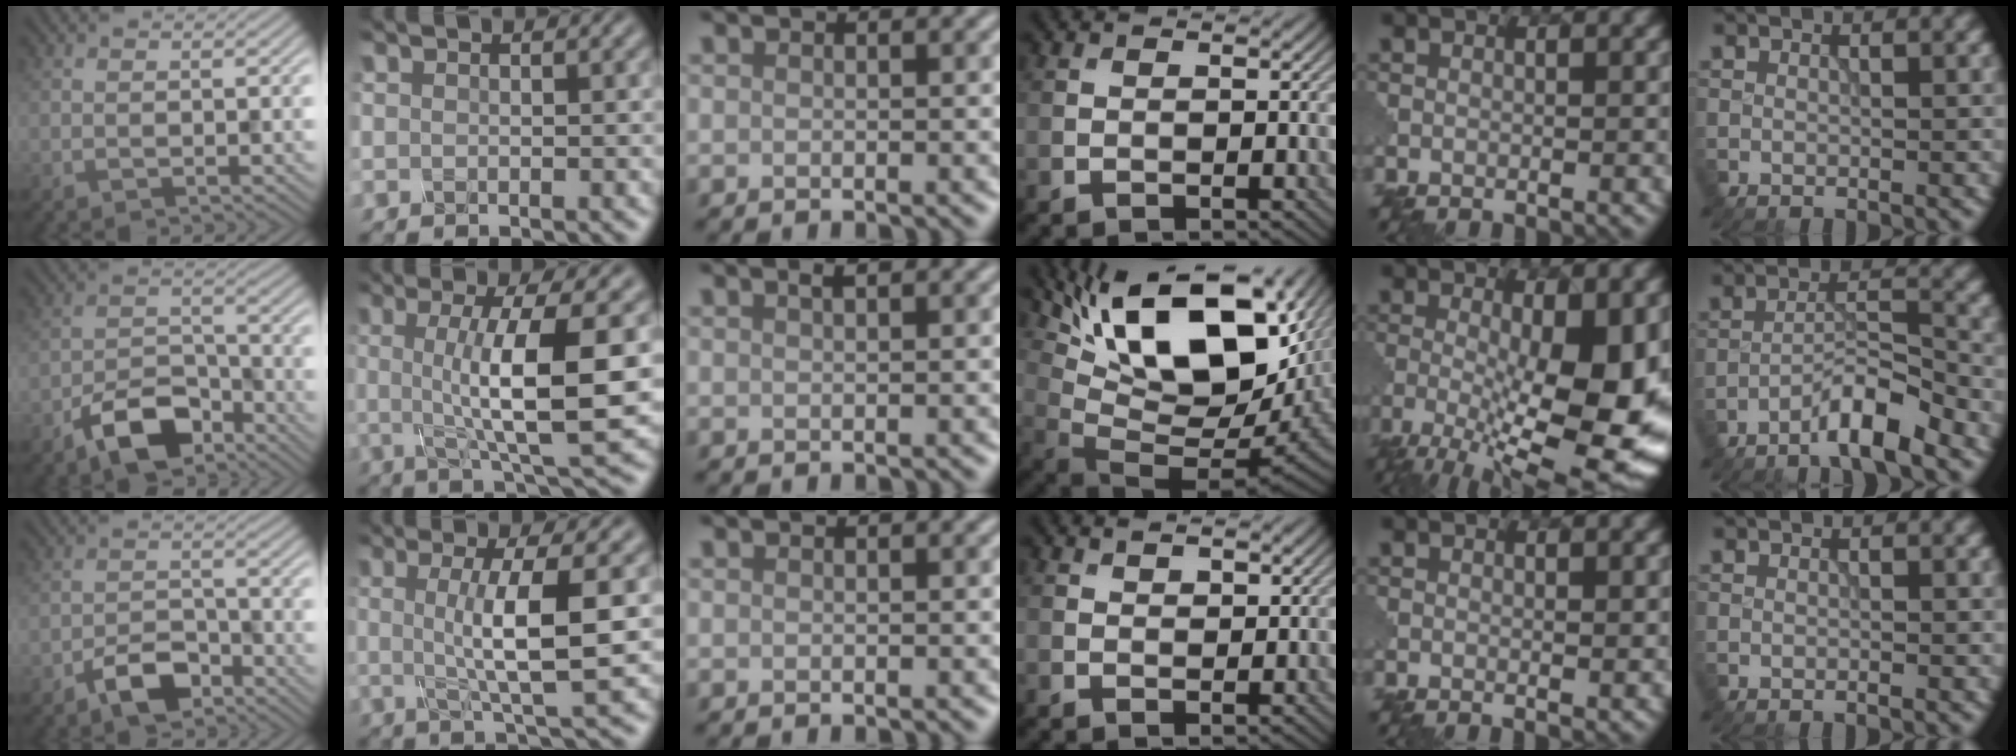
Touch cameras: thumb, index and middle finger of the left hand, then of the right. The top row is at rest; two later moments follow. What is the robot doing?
{"motion": "disassemble", "object": "glue stick"}